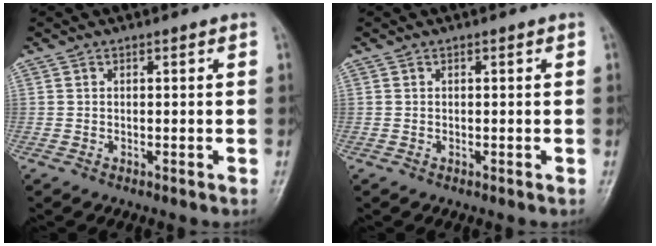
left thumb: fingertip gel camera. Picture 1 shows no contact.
{"total": 0.0}